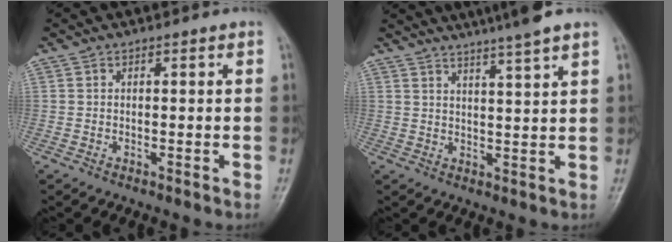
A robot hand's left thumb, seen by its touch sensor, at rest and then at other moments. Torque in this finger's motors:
{"motor_torque": [1.92, -1.11, 1.28, -1.49, 0.23]}